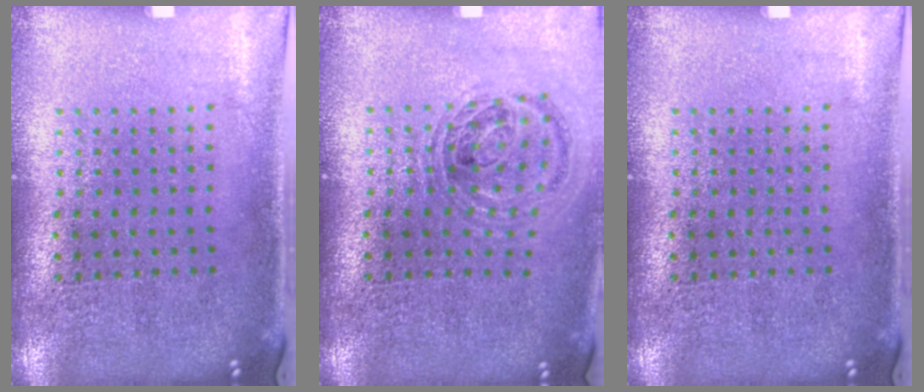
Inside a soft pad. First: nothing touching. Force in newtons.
{"total": 1.0, "press": 1.0, "slide": 0.2}
{"total": 0.0}